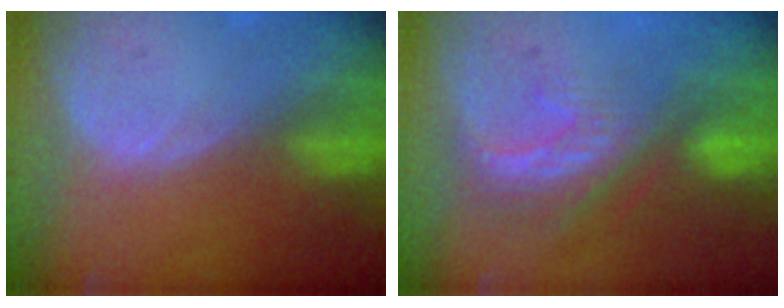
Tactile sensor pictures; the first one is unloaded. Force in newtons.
{"total": 8.3, "press": 7.5, "slide": 3.6}